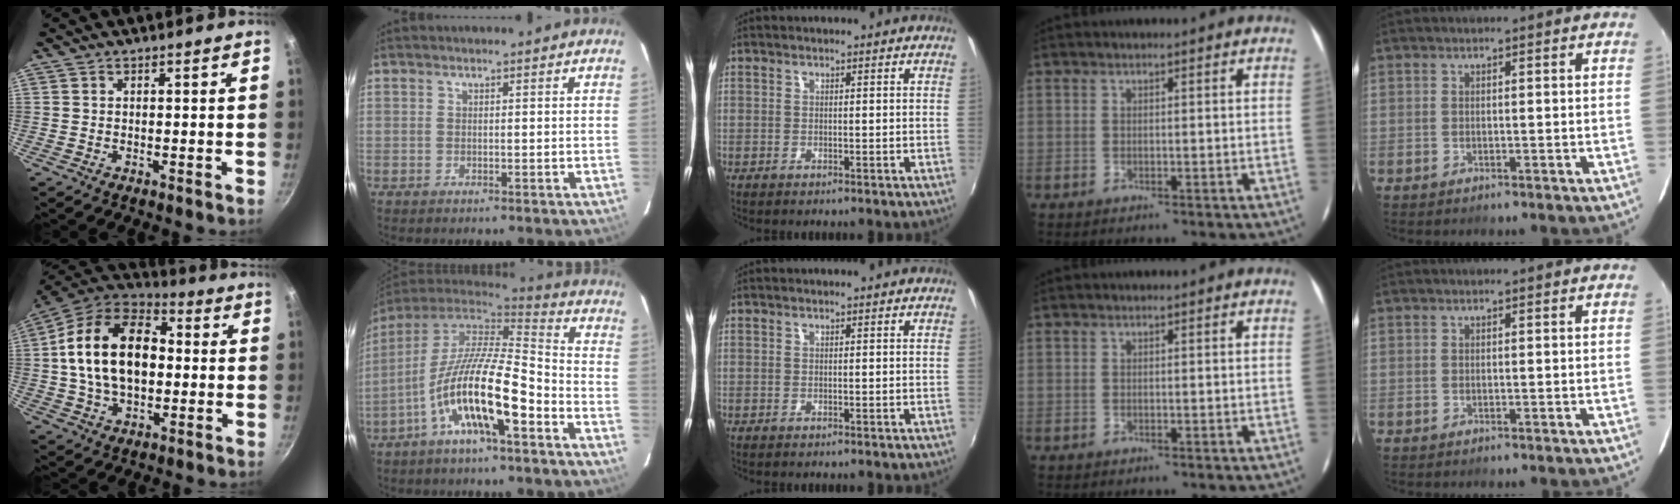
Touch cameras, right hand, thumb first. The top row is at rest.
{"thumb": {"total": 20.5, "force": [1.0, 13.2, 15.7], "torque": [-0.250, 0.033, 0.003]}, "index": {"total": 17.3, "force": [-8.0, 4.1, 14.7], "torque": [-0.268, -0.020, -0.153]}}